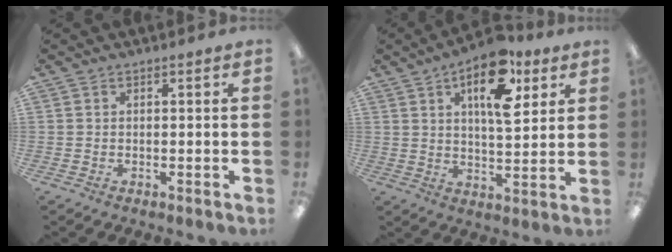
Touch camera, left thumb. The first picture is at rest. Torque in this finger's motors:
{"motor_torque": [0.07, 0.44, -0.05, -0.17, 0.06]}